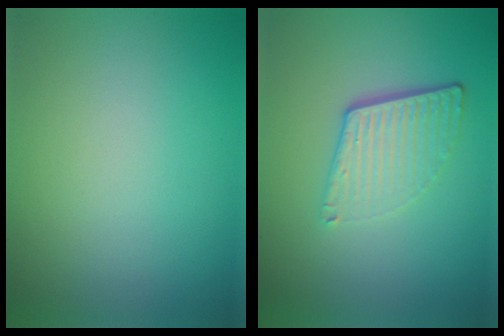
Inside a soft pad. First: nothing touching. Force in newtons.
{"total": 4.2, "press": 2.7, "slide": 3.2}